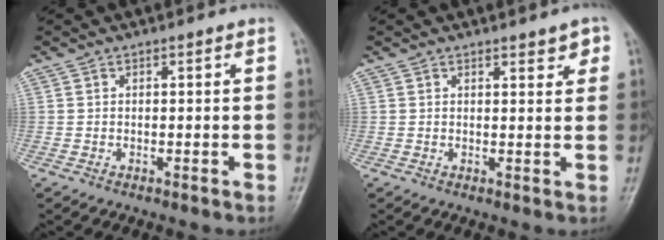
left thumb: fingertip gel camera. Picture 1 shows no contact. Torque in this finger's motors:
{"motor_torque": [-0.02, 0.01, -0.06, 0.23, 0.06]}